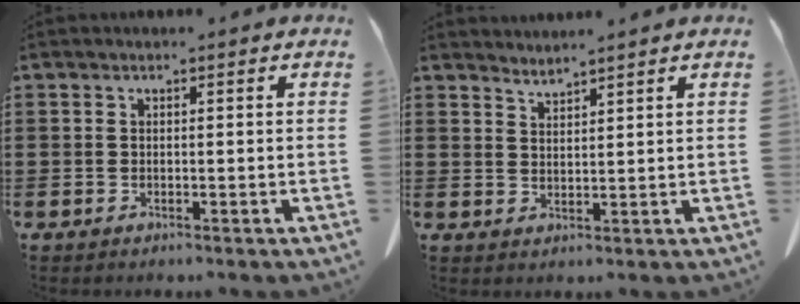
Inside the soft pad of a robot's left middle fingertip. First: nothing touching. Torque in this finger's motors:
{"motor_torque": [0.08, -0.10, -0.07, -0.01]}